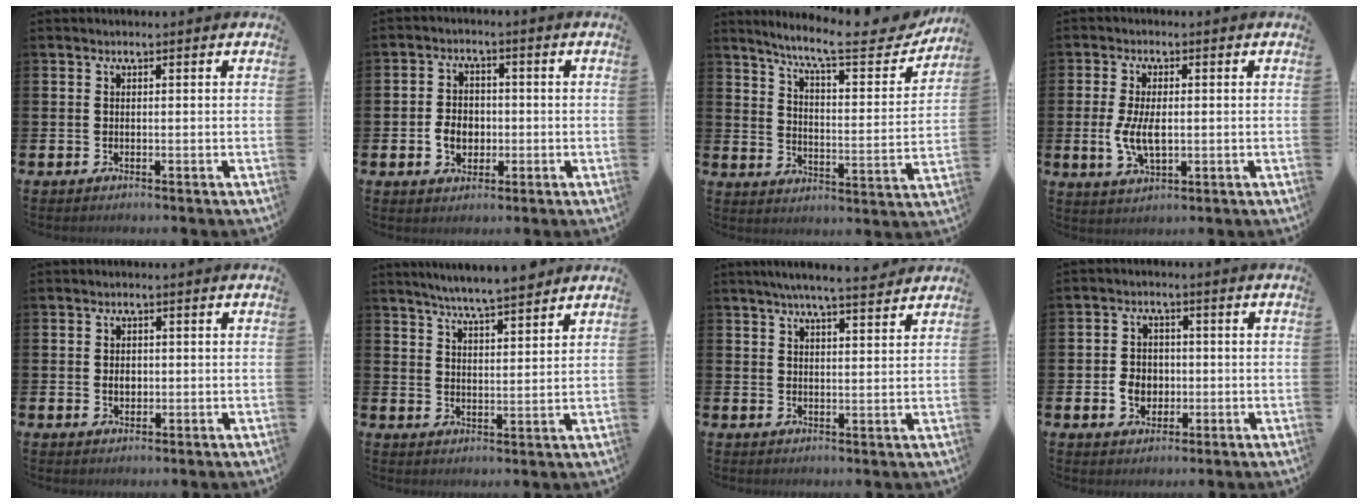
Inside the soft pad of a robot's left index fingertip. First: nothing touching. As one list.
[{"total": 4.3, "force": [-0.9, 3.4, 2.5], "torque": [-0.034, 0.001, -0.022]}, {"total": 9.5, "force": [8.1, 1.2, 4.7], "torque": [-0.109, -0.051, 0.132]}, {"total": 5.4, "force": [-0.1, 2.7, 4.6], "torque": [-0.091, 0.005, -0.003]}, {"total": 1.9, "force": [0.0, 1.4, 1.2], "torque": [-0.007, 0.001, -0.005]}, {"total": 6.1, "force": [5.9, -0.1, 1.5], "torque": [-0.043, -0.031, 0.103]}, {"total": 5.5, "force": [5.2, 0.0, 1.8], "torque": [-0.038, -0.021, 0.090]}, {"total": 4.0, "force": [-0.7, 3.4, 1.9], "torque": [-0.025, 0.001, -0.022]}]